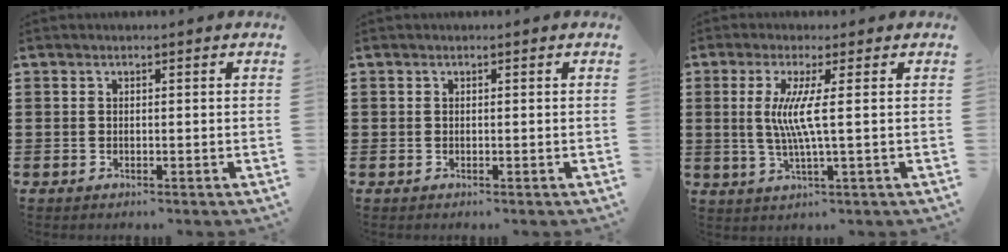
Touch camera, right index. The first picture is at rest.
{"total": 0.0}
{"total": 6.3, "force": [0.6, -0.3, 6.3], "torque": [-0.133, -0.015, 0.002]}